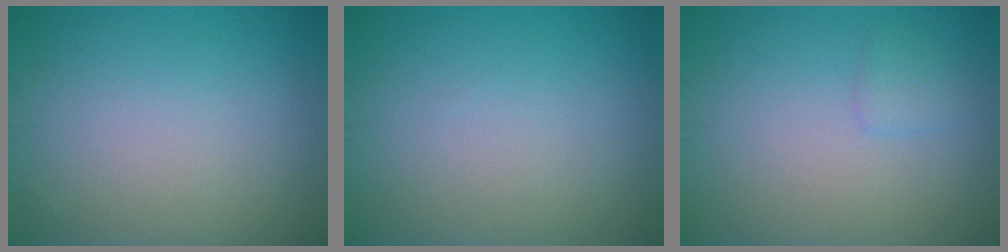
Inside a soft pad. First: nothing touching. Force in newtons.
{"total": 0.0}
{"total": 1.0, "press": 1.0, "slide": 0.1}